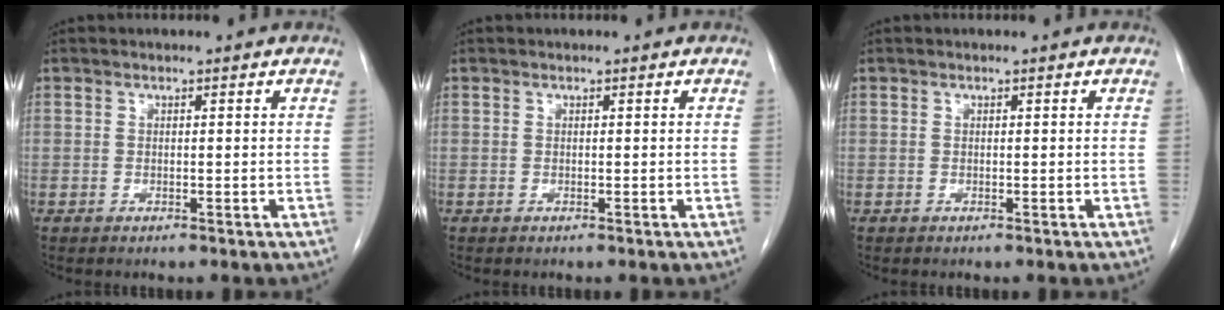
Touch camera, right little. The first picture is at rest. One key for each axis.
{"total": 0.0}
{"total": 0.0}